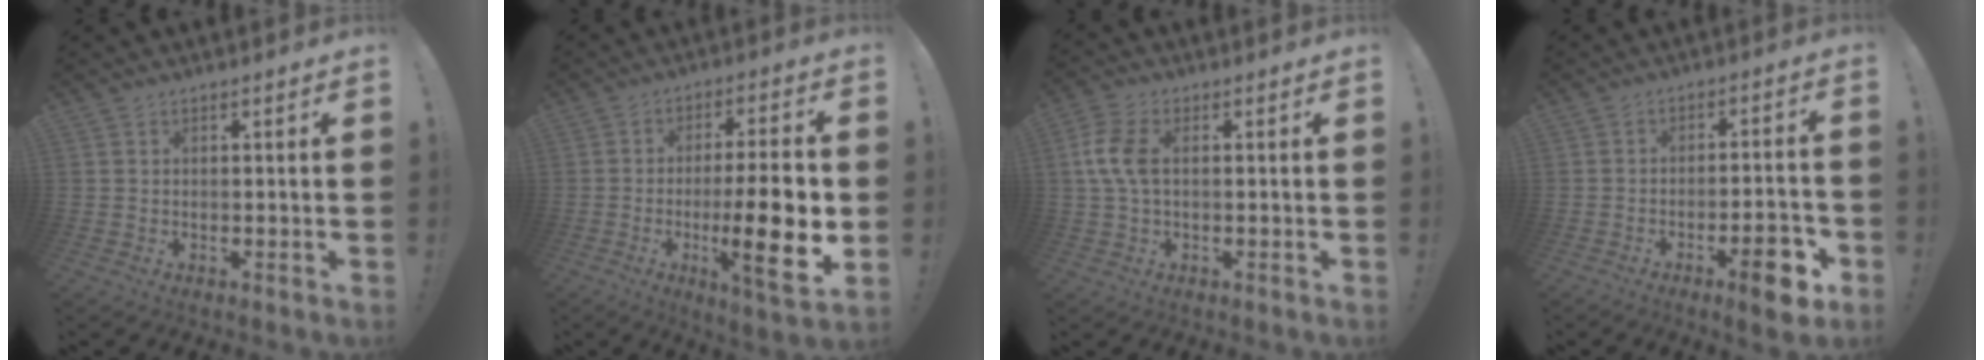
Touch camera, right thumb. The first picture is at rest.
{"total": 18.2, "force": [-3.1, 3.6, 17.5], "torque": [-0.267, -0.003, -0.045]}
{"total": 7.8, "force": [0.6, 4.5, 6.4], "torque": [-0.132, 0.000, 0.010]}
{"total": 9.9, "force": [-5.2, 2.9, 7.9], "torque": [-0.097, 0.023, -0.084]}